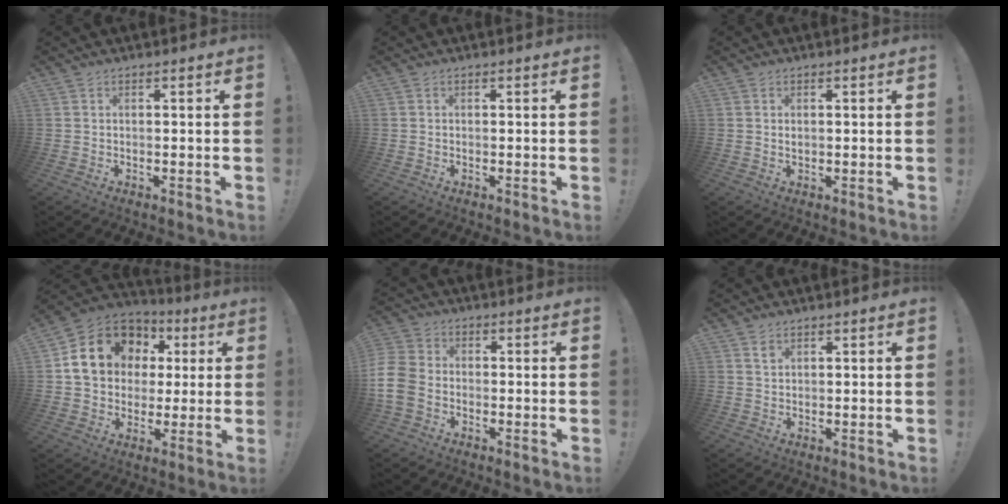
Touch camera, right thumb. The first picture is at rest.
{"total": 0.0}
{"total": 0.7, "force": [0.3, 0.5, 0.3], "torque": [-0.008, 0.005, 0.006]}
{"total": 17.2, "force": [4.9, 13.9, 8.8], "torque": [-0.126, -0.009, 0.109]}
{"total": 9.1, "force": [-3.1, 6.9, 5.1], "torque": [-0.110, 0.023, -0.054]}
{"total": 1.7, "force": [1.2, 1.1, 0.6], "torque": [0.008, -0.009, 0.018]}